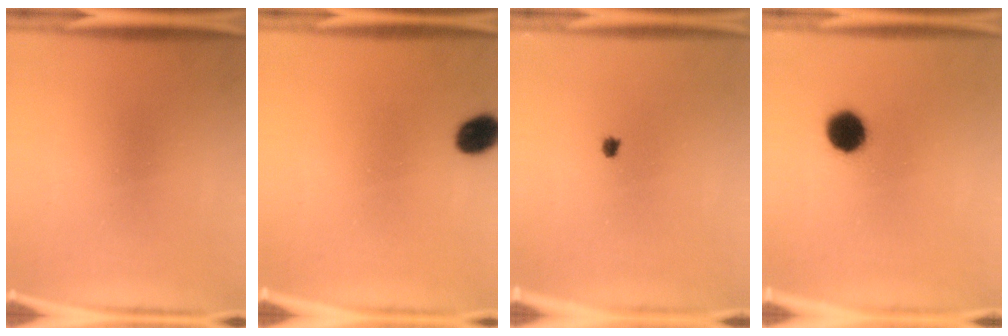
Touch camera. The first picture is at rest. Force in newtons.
{"total": 5.7}
{"total": 0.6}
{"total": 6.9}